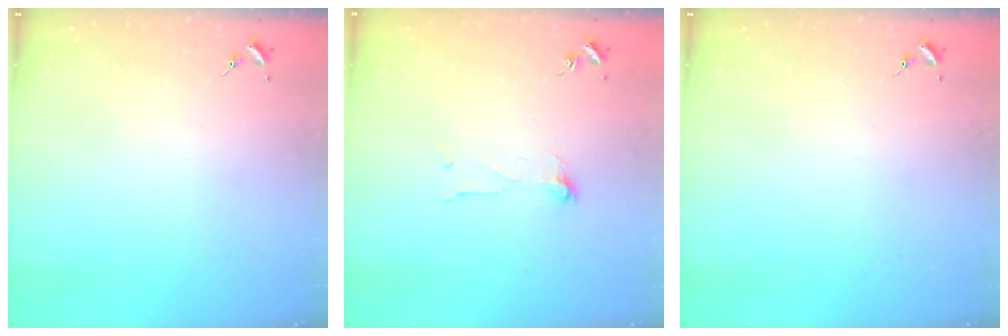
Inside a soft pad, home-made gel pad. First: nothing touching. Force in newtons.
{"total": 4.0, "press": 4.0, "slide": 0.3}
{"total": 0.0}